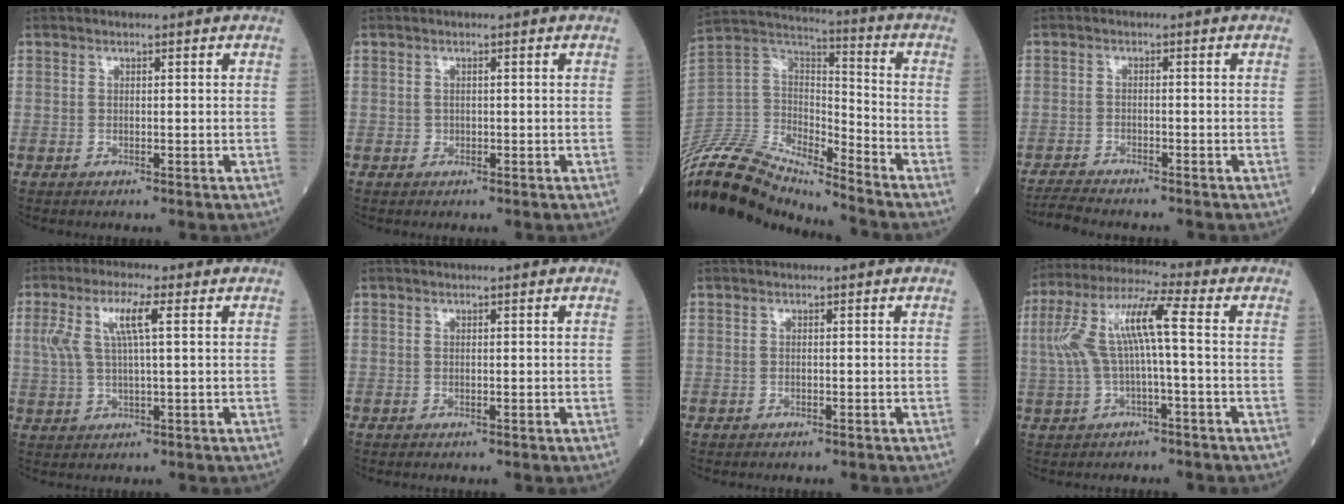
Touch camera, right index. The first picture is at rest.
{"total": 0.5, "force": [0.0, 0.5, 0.1], "torque": [0.000, 0.002, -0.001]}
{"total": 19.0, "force": [-17.7, 2.8, 6.4], "torque": [-0.131, 0.036, -0.331]}
{"total": 5.9, "force": [-5.5, 0.2, 2.1], "torque": [-0.032, -0.017, -0.091]}
{"total": 6.4, "force": [2.0, 0.9, 6.0], "torque": [-0.133, 0.018, 0.043]}
{"total": 0.0}
{"total": 0.0}
{"total": 9.9, "force": [0.5, 1.3, 9.9], "torque": [-0.208, 0.040, 0.008]}